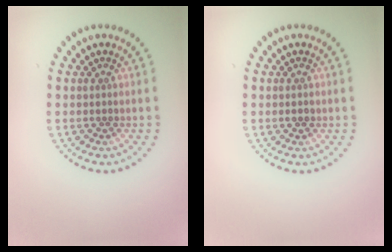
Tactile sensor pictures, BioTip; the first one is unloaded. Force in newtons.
{"total": 0.9, "press": 0.9, "slide": 0.0}